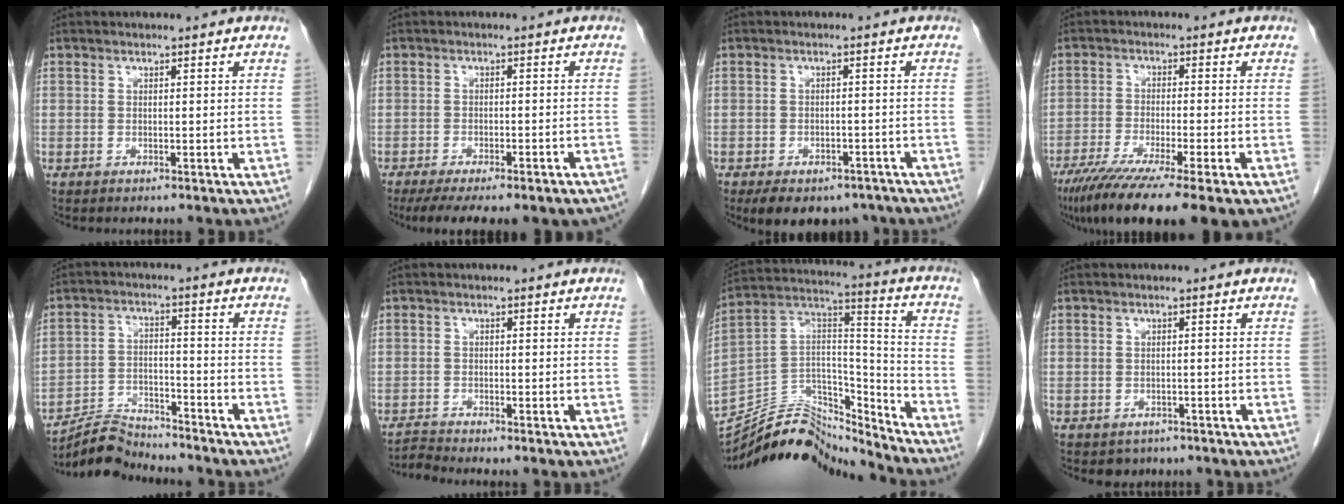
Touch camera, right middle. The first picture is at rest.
{"total": 14.1, "force": [-11.1, 3.6, 7.9], "torque": [-0.112, -0.015, -0.144]}
{"total": 10.9, "force": [-8.0, 6.0, 4.4], "torque": [-0.073, 0.004, -0.103]}
{"total": 14.4, "force": [-9.9, 0.9, 10.4], "torque": [-0.158, -0.039, -0.160]}
{"total": 6.9, "force": [-6.8, 0.7, -0.3], "torque": [0.002, 0.006, -0.121]}
{"total": 1.9, "force": [-1.6, -0.7, -0.5], "torque": [0.011, -0.013, -0.031]}
{"total": 16.9, "force": [-16.4, 3.2, 2.7], "torque": [-0.042, 0.060, -0.284]}
{"total": 2.5, "force": [-1.8, 1.8, 0.4], "torque": [-0.008, 0.004, -0.020]}